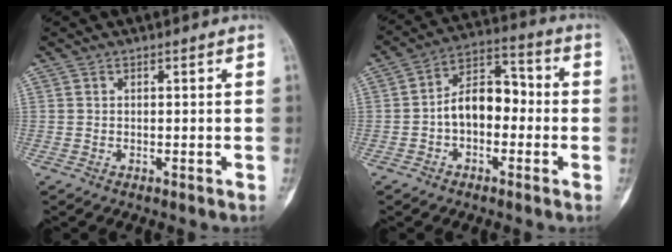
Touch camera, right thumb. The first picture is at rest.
{"total": 10.2, "force": [-1.5, 6.6, 7.6], "torque": [-0.100, 0.043, -0.040]}